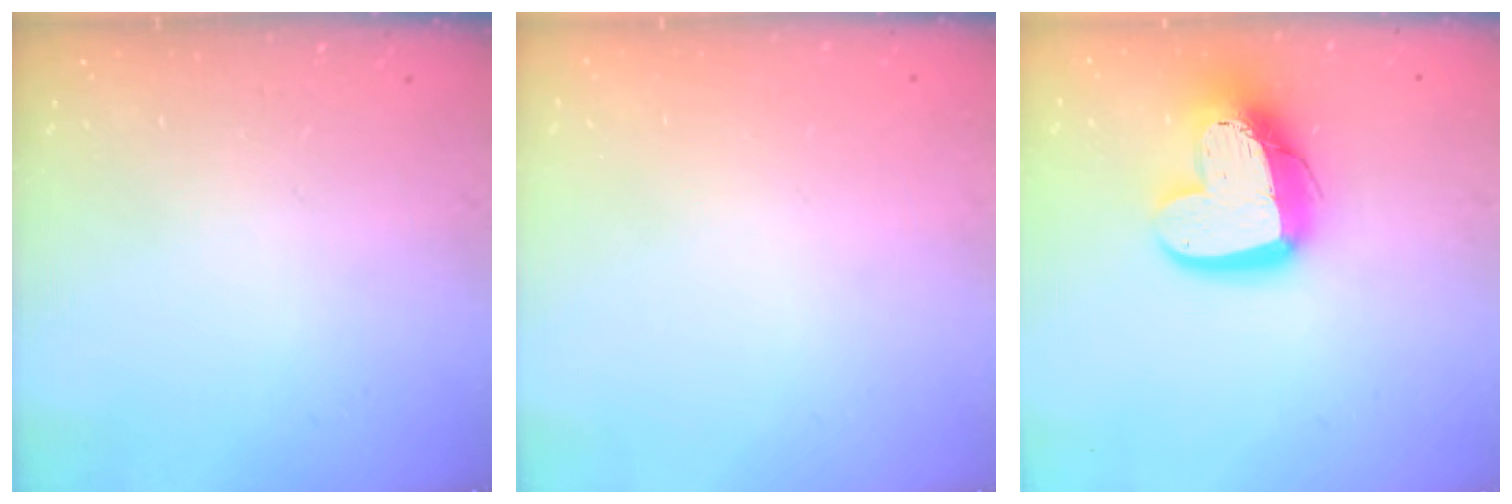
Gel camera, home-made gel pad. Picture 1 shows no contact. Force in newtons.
{"total": 0.0}
{"total": 17.3, "press": 17.3, "slide": 1.6}